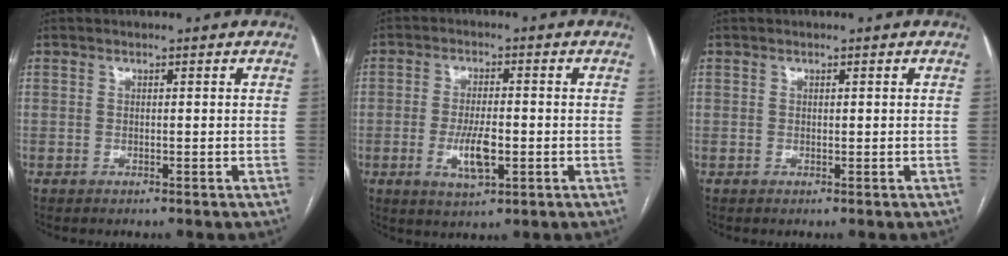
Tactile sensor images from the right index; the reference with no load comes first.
{"total": 6.3, "force": [-1.6, 1.9, 5.8], "torque": [-0.112, -0.007, -0.024]}
{"total": 0.0}